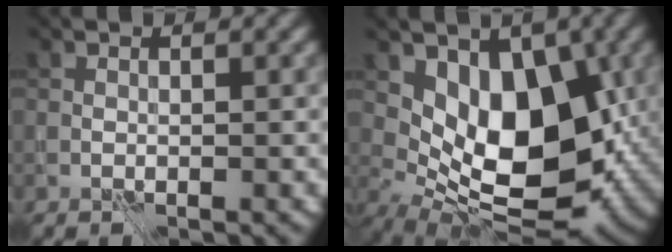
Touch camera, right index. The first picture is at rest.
{"total": 10.2, "force": [1.2, 6.1, 8.1], "torque": [-0.115, -0.019, 0.021]}